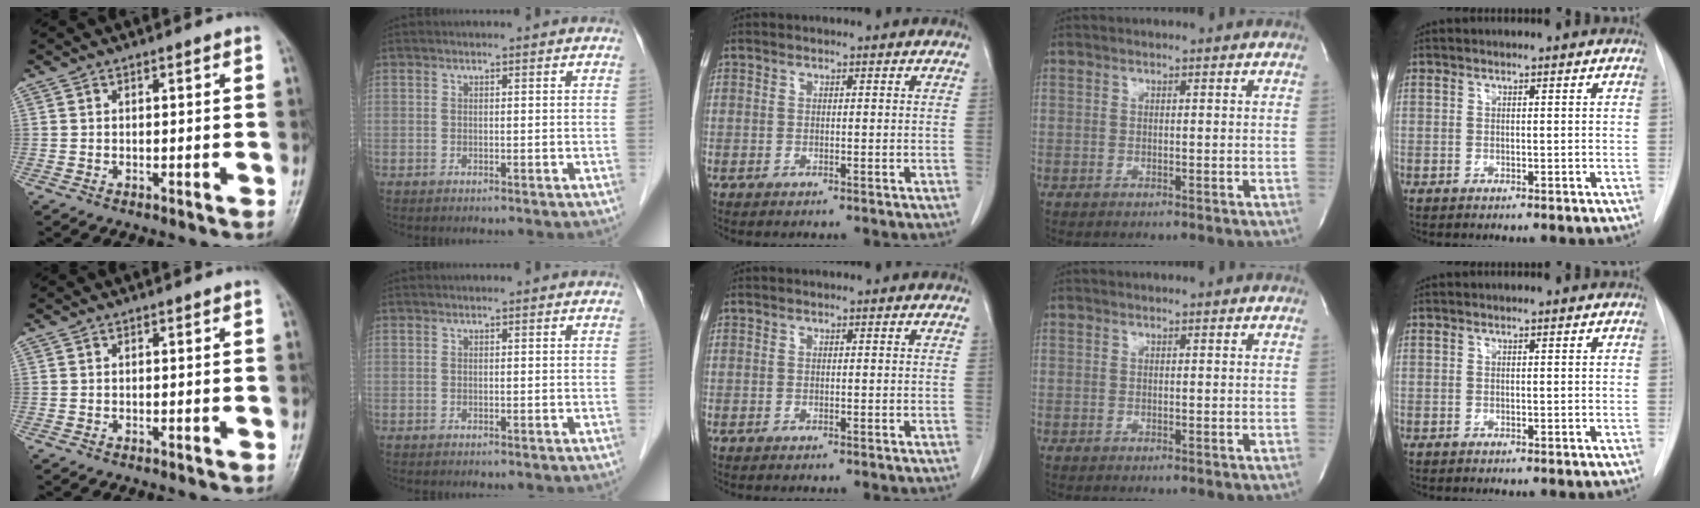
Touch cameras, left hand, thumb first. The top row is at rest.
{}